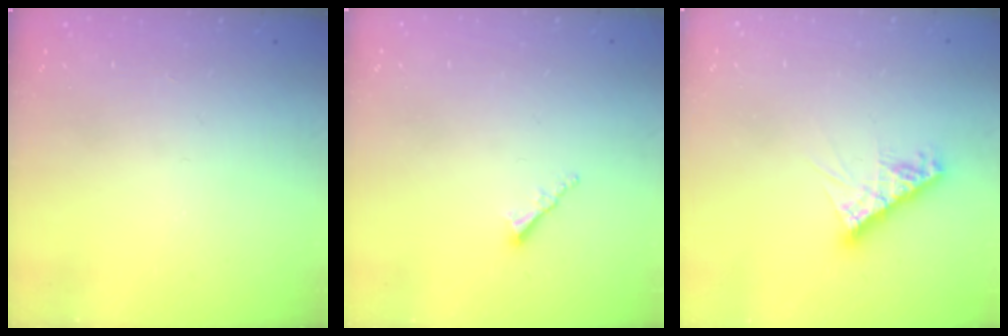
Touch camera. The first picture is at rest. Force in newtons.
{"total": 1.7, "press": 1.7, "slide": 0.3}
{"total": 9.3, "press": 9.3, "slide": 0.9}